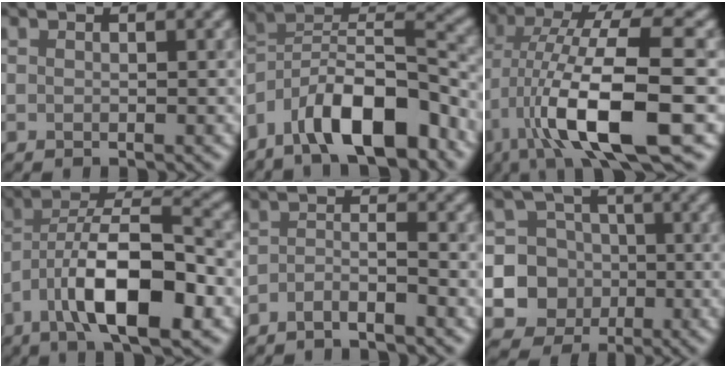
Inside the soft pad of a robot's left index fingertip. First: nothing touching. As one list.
[{"total": 10.9, "force": [-6.7, 4.0, 7.6], "torque": [-0.107, 0.015, -0.132]}, {"total": 11.7, "force": [-2.9, 3.0, 11.0], "torque": [-0.197, 0.007, -0.051]}, {"total": 10.6, "force": [-4.3, 3.4, 9.0], "torque": [-0.151, 0.018, -0.079]}, {"total": 2.0, "force": [-1.5, 0.3, 1.2], "torque": [-0.023, 0.000, -0.034]}, {"total": 11.5, "force": [-2.4, 11.0, 2.6], "torque": [-0.073, -0.003, -0.055]}]